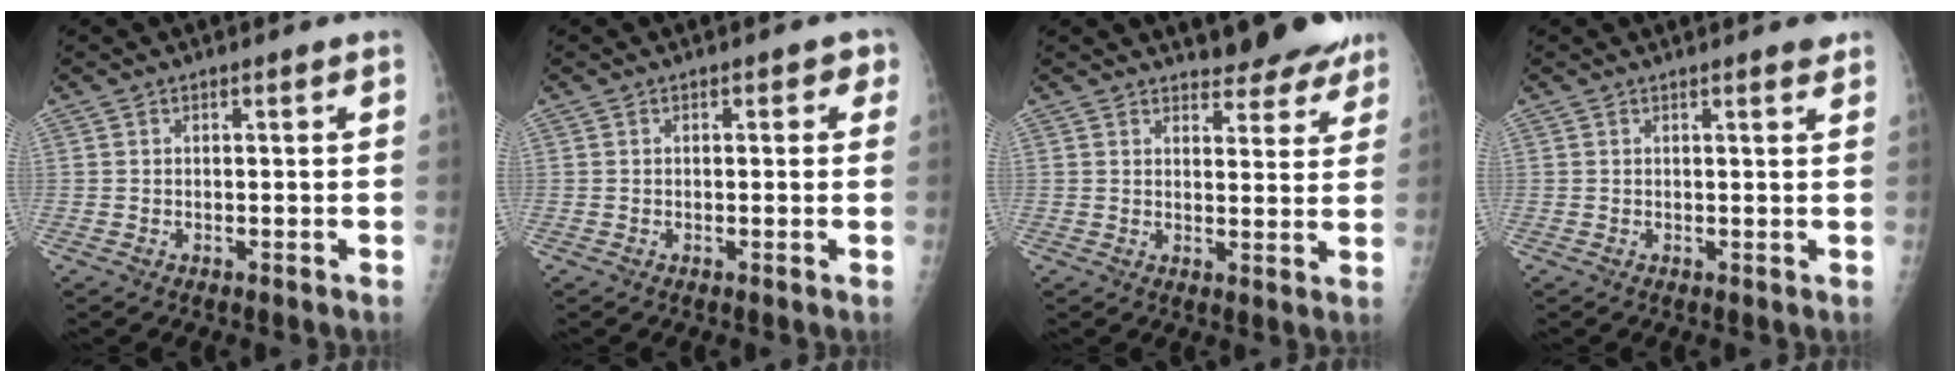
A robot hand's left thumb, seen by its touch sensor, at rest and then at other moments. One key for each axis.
{"total": 2.0, "fx": 0.7, "fy": 1.2, "fz": 1.4, "tx": 0.004, "ty": 0.003, "tz": 0.002}
{"total": 8.3, "fx": 7.3, "fy": 3.0, "fz": 2.5, "tx": 0.001, "ty": -0.045, "tz": 0.084}
{"total": 2.1, "fx": 1.7, "fy": 0.1, "fz": 1.3, "tx": -0.012, "ty": -0.006, "tz": 0.019}